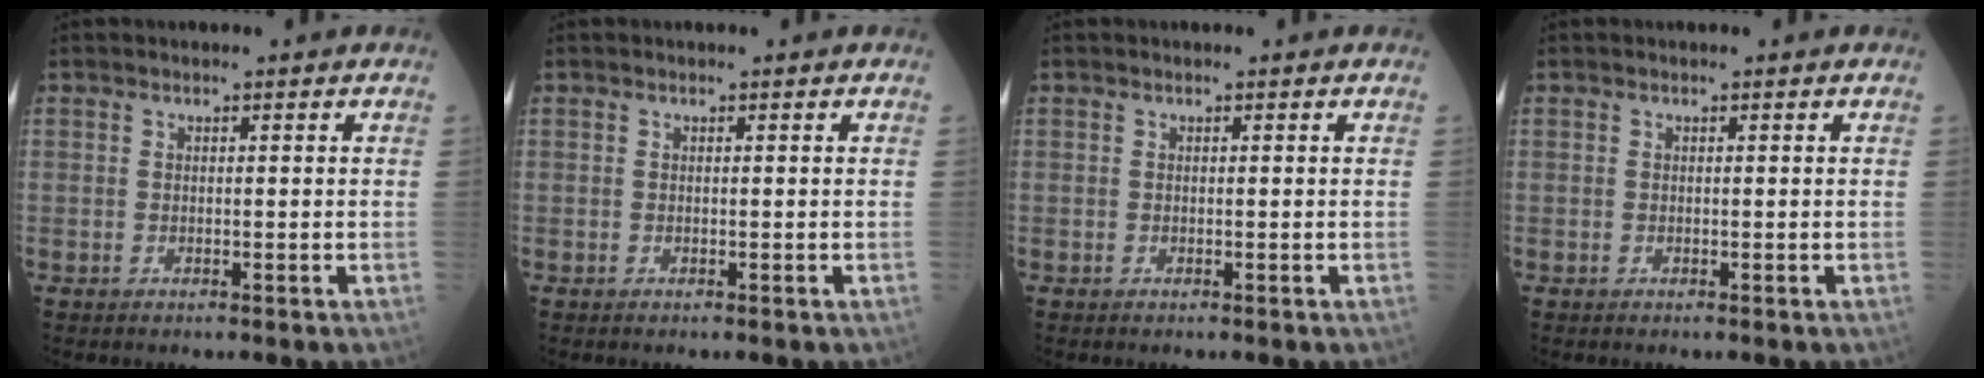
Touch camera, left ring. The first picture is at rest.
{"total": 0.0}
{"total": 0.0}
{"total": 0.0}